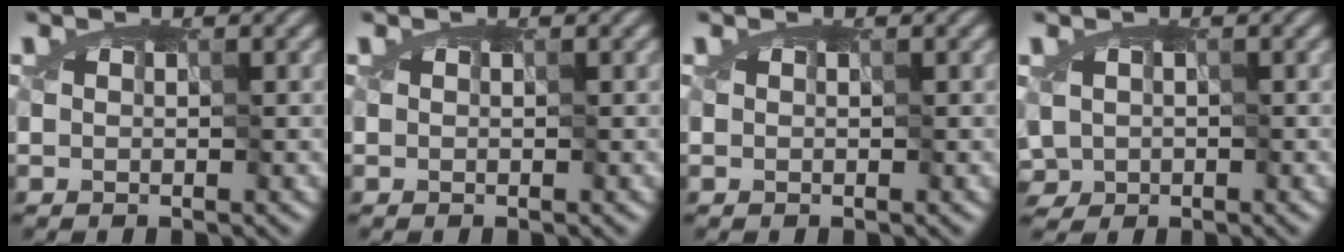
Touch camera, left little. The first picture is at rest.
{"total": 0.0}
{"total": 0.0}
{"total": 1.8, "force": [-1.0, 1.3, 0.8], "torque": [-0.014, 0.003, -0.013]}